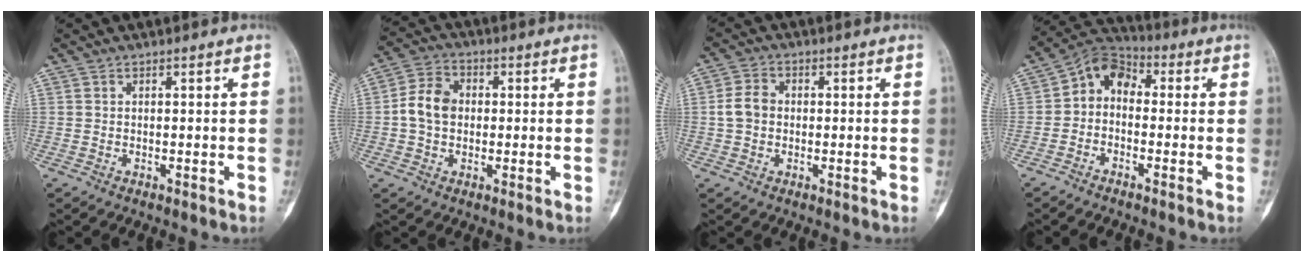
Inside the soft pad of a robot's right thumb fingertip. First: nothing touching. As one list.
[{"total": 7.4, "force": [0.0, 5.8, 4.7], "torque": [-0.080, 0.018, -0.009]}, {"total": 4.6, "force": [-0.1, 3.6, 2.8], "torque": [-0.049, 0.012, -0.007]}, {"total": 7.2, "force": [-0.5, 5.4, 4.8], "torque": [-0.061, 0.034, -0.032]}]